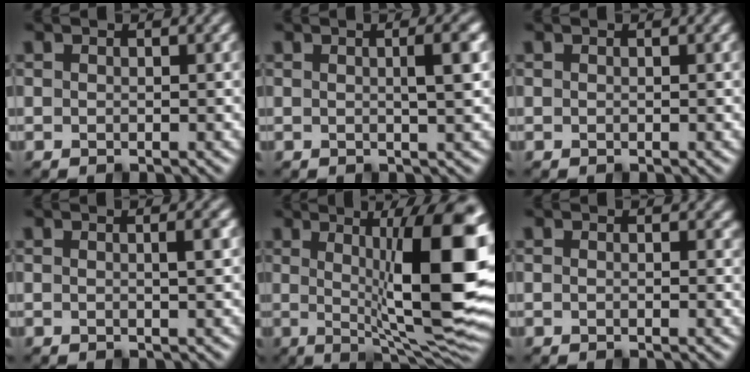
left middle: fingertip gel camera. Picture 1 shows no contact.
{"total": 2.7, "force": [0.4, 0.5, 2.6], "torque": [-0.029, 0.007, 0.001]}
{"total": 0.0}
{"total": 1.4, "force": [0.2, 0.3, 1.4], "torque": [-0.016, 0.005, -0.001]}
{"total": 14.7, "force": [2.0, 3.5, 14.1], "torque": [-0.174, -0.002, 0.035]}
{"total": 0.9, "force": [0.2, 0.6, 0.6], "torque": [-0.008, -0.004, 0.001]}